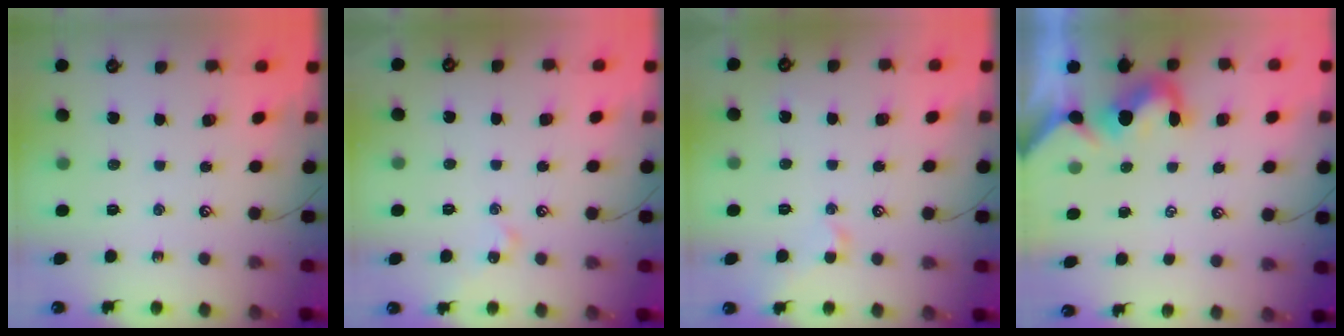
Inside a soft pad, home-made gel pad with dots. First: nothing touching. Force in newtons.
{"total": 0.0}
{"total": 0.9, "press": 0.8, "slide": 0.5}
{"total": 0.0}